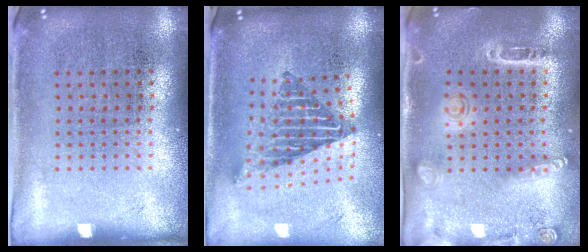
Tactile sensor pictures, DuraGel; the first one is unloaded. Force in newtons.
{"total": 2.1, "press": 1.6, "slide": 1.4}
{"total": 1.6, "press": 1.4, "slide": 0.7}